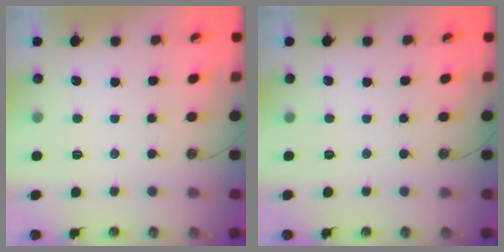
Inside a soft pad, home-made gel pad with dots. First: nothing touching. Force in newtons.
{"total": 0.0}